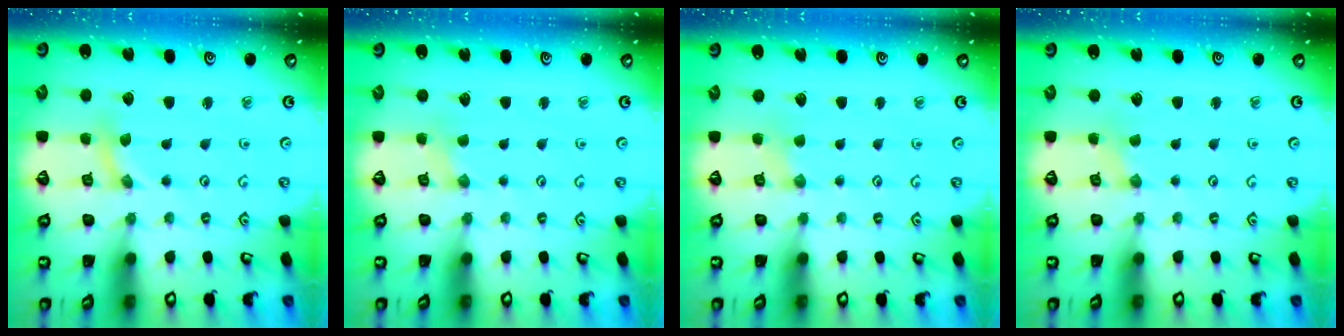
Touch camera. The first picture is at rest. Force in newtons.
{"total": 0.0}
{"total": 1.2, "press": 1.1, "slide": 0.2}
{"total": 0.0}